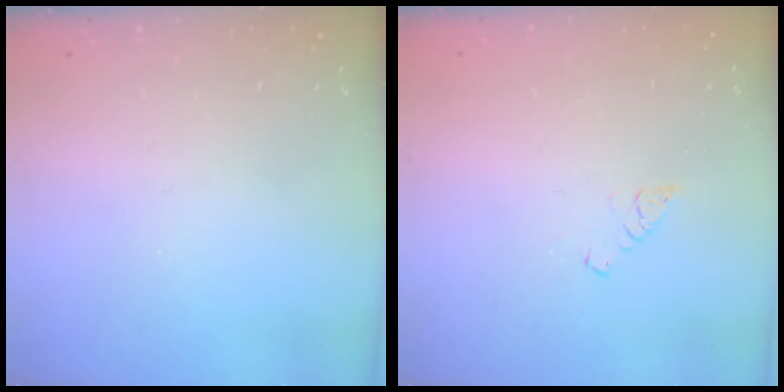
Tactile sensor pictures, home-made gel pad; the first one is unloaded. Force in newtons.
{"total": 4.3, "press": 4.3, "slide": 0.4}